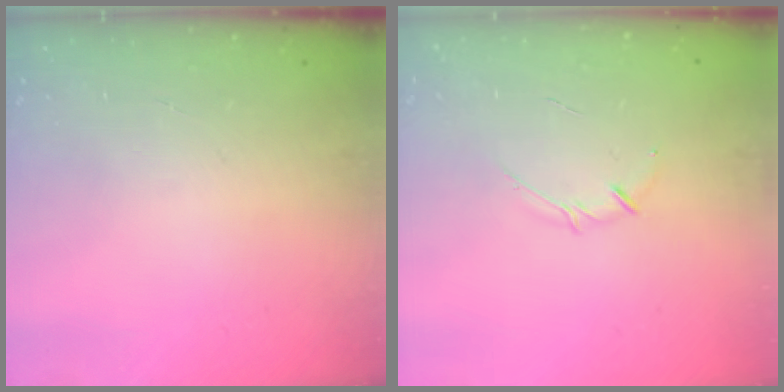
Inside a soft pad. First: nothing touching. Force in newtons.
{"total": 3.3, "press": 3.2, "slide": 0.6}